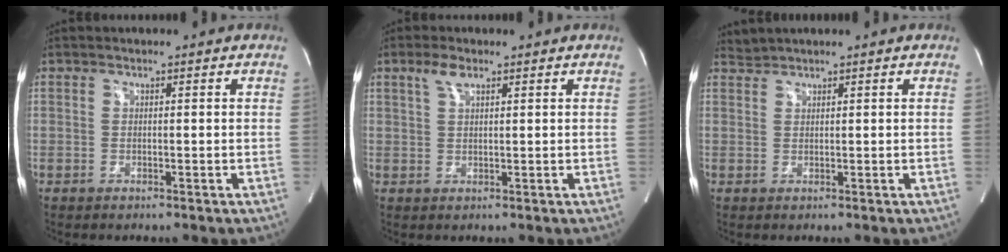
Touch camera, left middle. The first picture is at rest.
{"total": 2.7, "force": [1.7, 0.9, 1.9], "torque": [-0.047, 0.009, 0.037]}
{"total": 1.4, "force": [1.3, -0.4, -0.5], "torque": [-0.001, 0.007, 0.032]}